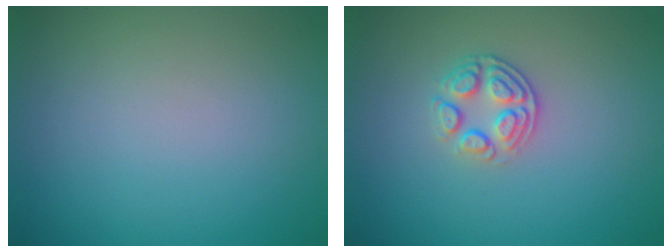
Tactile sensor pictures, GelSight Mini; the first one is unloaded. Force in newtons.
{"total": 2.7, "press": 2.4, "slide": 1.2}